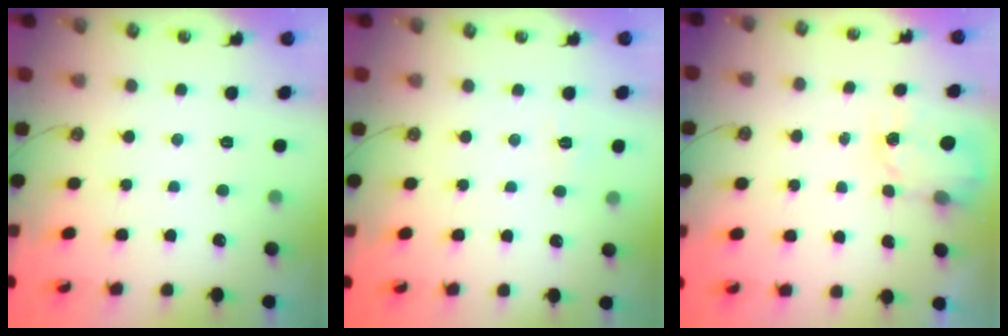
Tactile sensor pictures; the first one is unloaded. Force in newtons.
{"total": 4.2, "press": 4.2, "slide": 0.6}
{"total": 3.6, "press": 3.6, "slide": 0.4}